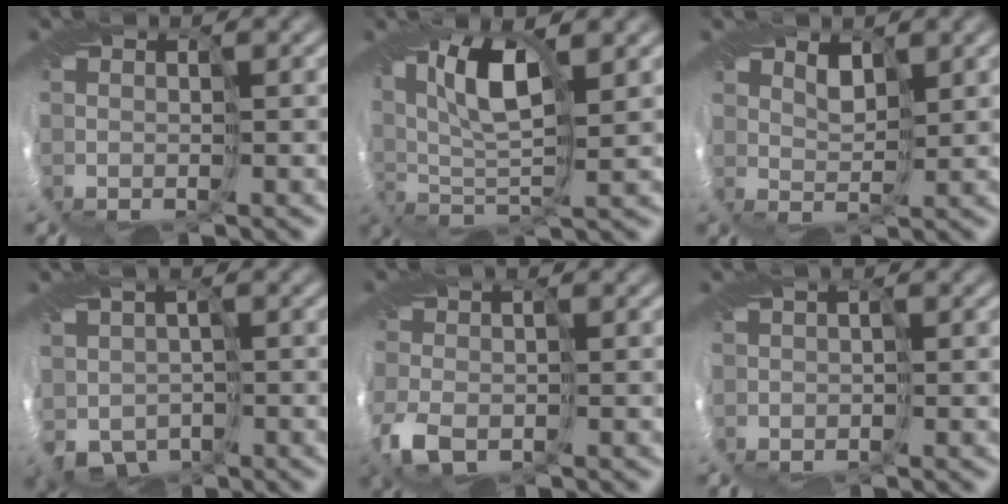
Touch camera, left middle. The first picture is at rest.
{"total": 7.9, "force": [3.0, 3.5, 6.4], "torque": [-0.136, 0.010, 0.051]}
{"total": 1.4, "force": [1.0, 0.8, 0.5], "torque": [-0.008, -0.002, 0.018]}
{"total": 3.6, "force": [-0.6, 3.1, 1.6], "torque": [-0.027, -0.003, 0.000]}
{"total": 4.1, "force": [-2.0, 2.5, 2.6], "torque": [-0.066, -0.006, -0.045]}
{"total": 1.1, "force": [0.1, 0.9, 0.7], "torque": [-0.005, 0.006, 0.008]}